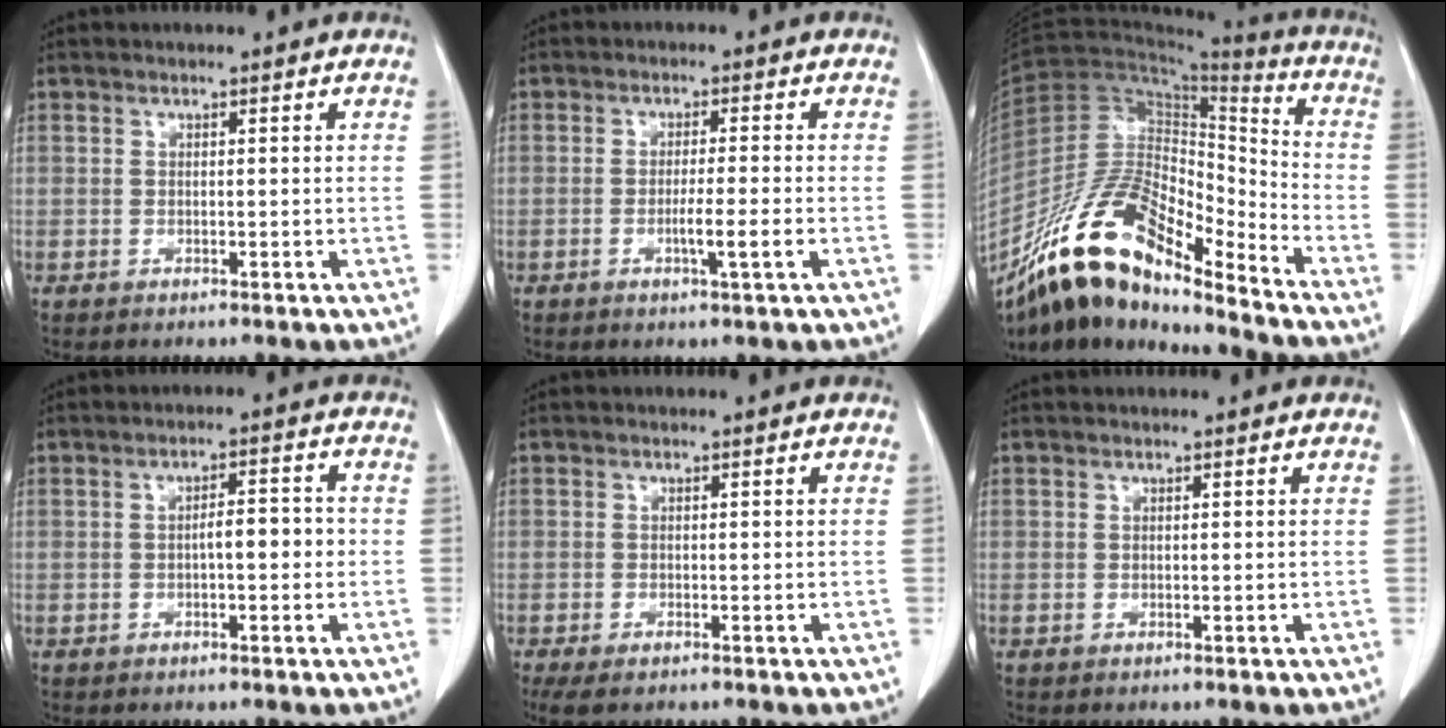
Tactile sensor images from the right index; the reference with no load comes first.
{"total": 3.9, "force": [-1.3, -0.4, 3.6], "torque": [-0.061, -0.005, -0.022]}
{"total": 18.0, "force": [-14.0, 5.3, 10.1], "torque": [-0.182, 0.026, -0.255]}
{"total": 3.7, "force": [-0.6, 1.2, 3.5], "torque": [-0.052, 0.013, -0.009]}
{"total": 4.3, "force": [-3.1, 1.7, 2.5], "torque": [-0.046, -0.012, -0.050]}
{"total": 0.0}